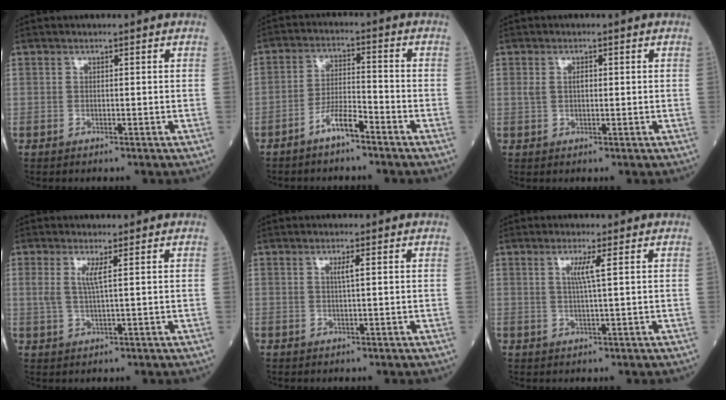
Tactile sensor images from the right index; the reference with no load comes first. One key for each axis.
{"total": 4.9, "fx": -3.6, "fy": 0.7, "fz": 3.3, "tx": -0.066, "ty": 0.006, "tz": -0.070}
{"total": 1.9, "fx": 0.3, "fy": 1.0, "fz": 1.6, "tx": -0.034, "ty": 0.013, "tz": 0.009}
{"total": 2.6, "fx": 0.8, "fy": -0.2, "fz": 2.5, "tx": -0.057, "ty": 0.001, "tz": 0.018}
{"total": 1.3, "fx": 0.3, "fy": -0.3, "fz": 1.2, "tx": -0.024, "ty": -0.001, "tz": 0.005}
{"total": 2.7, "fx": 0.8, "fy": -0.7, "fz": 2.5, "tx": -0.050, "ty": -0.002, "tz": 0.016}